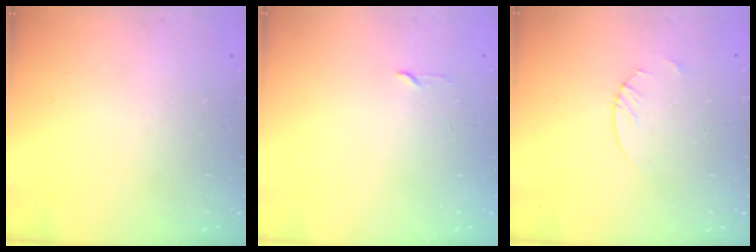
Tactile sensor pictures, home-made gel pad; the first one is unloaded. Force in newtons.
{"total": 2.3, "press": 2.2, "slide": 0.3}
{"total": 1.8, "press": 1.8, "slide": 0.2}